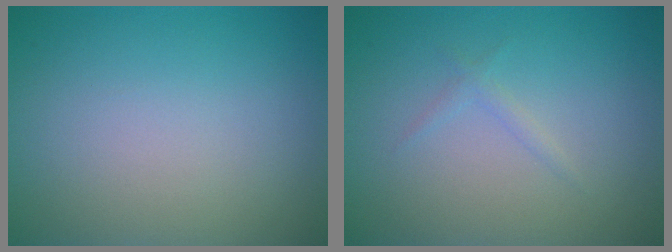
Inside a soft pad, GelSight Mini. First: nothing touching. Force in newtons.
{"total": 0.8, "press": 0.8, "slide": 0.1}